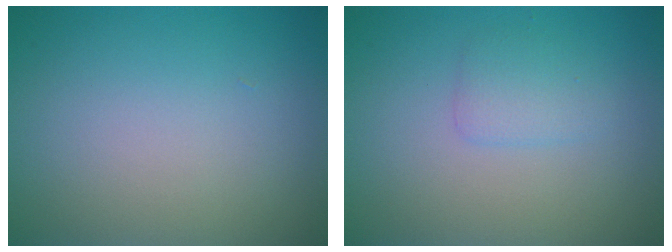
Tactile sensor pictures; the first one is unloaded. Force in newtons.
{"total": 1.6, "press": 1.6, "slide": 0.0}